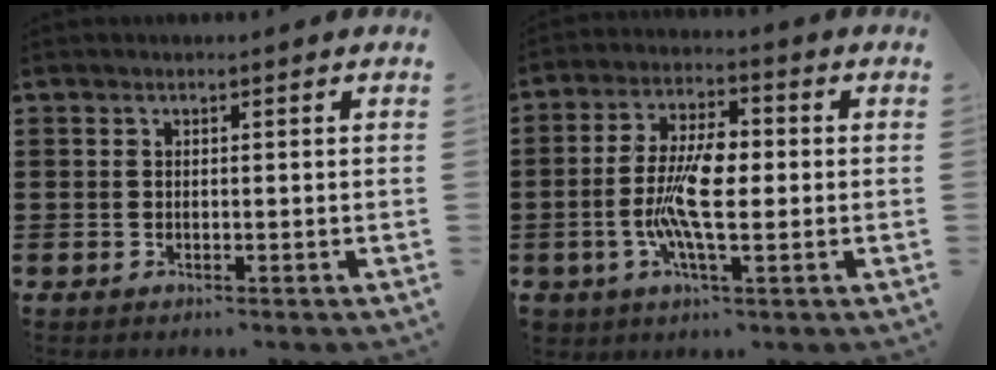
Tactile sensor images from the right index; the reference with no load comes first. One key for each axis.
{"total": 9.3, "fx": -1.3, "fy": 3.7, "fz": 8.4, "tx": -0.179, "ty": 0.000, "tz": -0.028}